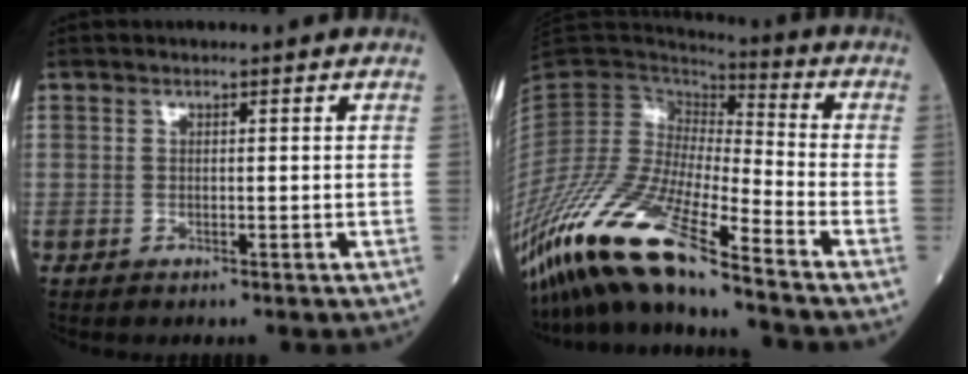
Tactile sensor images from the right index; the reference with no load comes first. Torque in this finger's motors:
{"motor_torque": [1.05, -1.09, 1.06, 0.21]}